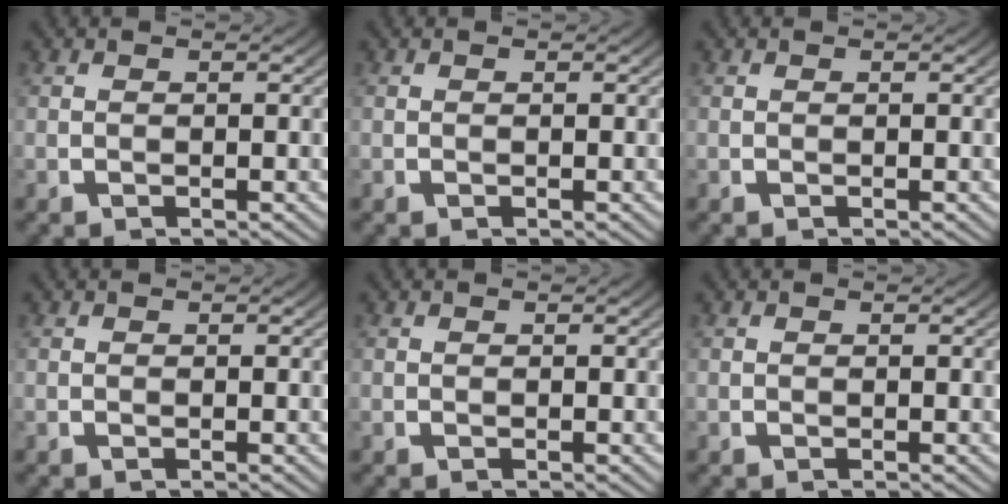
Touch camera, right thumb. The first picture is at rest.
{"total": 0.0}
{"total": 0.0}
{"total": 0.0}
{"total": 0.0}
{"total": 0.0}